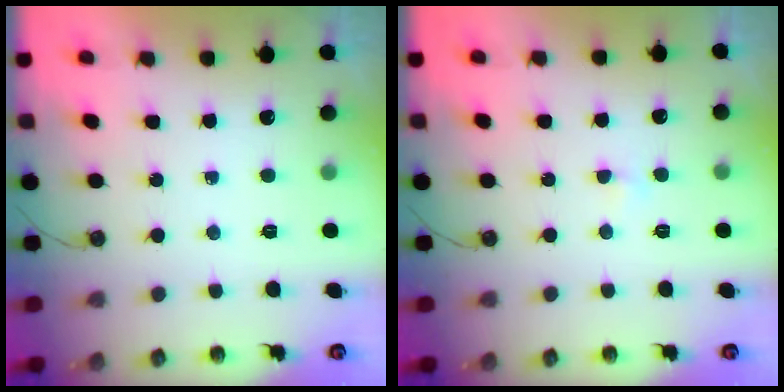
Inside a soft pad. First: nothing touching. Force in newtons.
{"total": 2.5, "press": 2.5, "slide": 0.4}